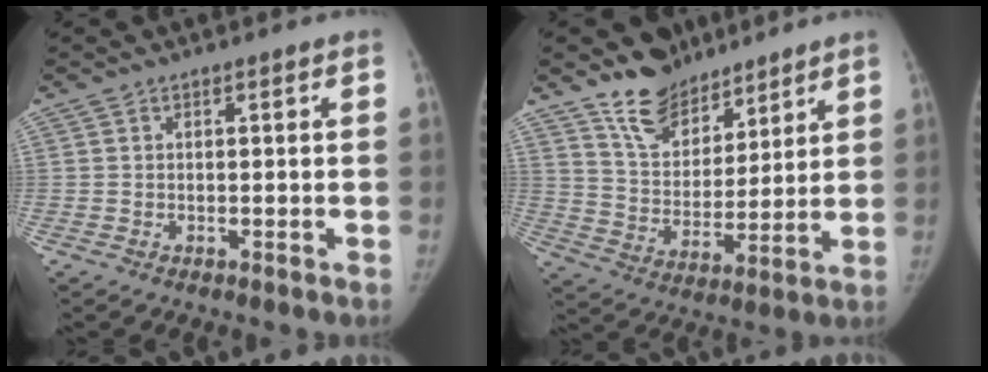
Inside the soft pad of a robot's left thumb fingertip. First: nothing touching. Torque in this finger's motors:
{"motor_torque": [0.85, -0.54, 1.38, -1.18, 0.22]}